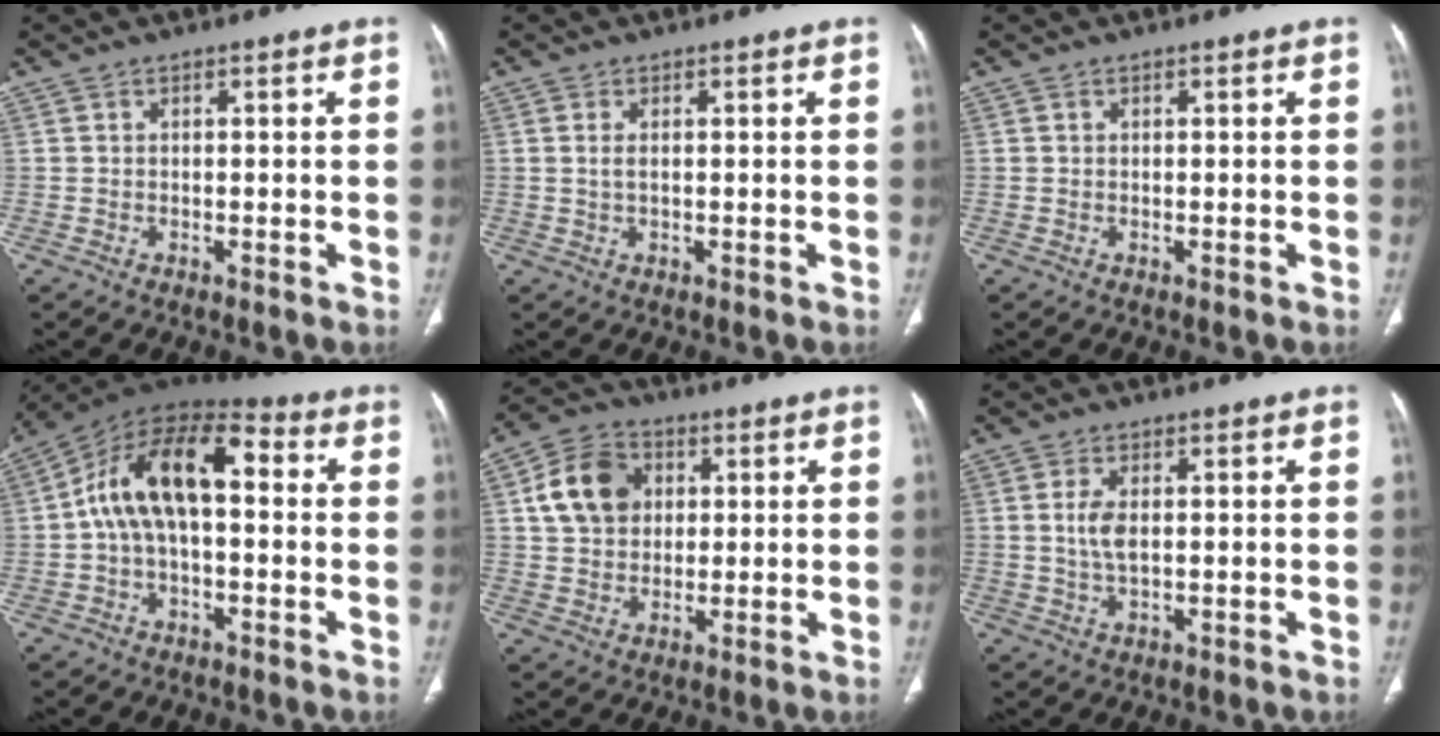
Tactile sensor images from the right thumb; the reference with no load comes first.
{"total": 1.4, "force": [0.3, 0.6, 1.3], "torque": [-0.033, 0.003, 0.010]}
{"total": 0.0}
{"total": 15.7, "force": [1.3, 8.4, 13.2], "torque": [-0.217, 0.048, 0.011]}
{"total": 11.0, "force": [2.7, 8.7, 6.2], "torque": [-0.092, 0.006, 0.044]}
{"total": 4.2, "force": [0.5, 2.0, 3.6], "torque": [-0.082, -0.001, 0.014]}